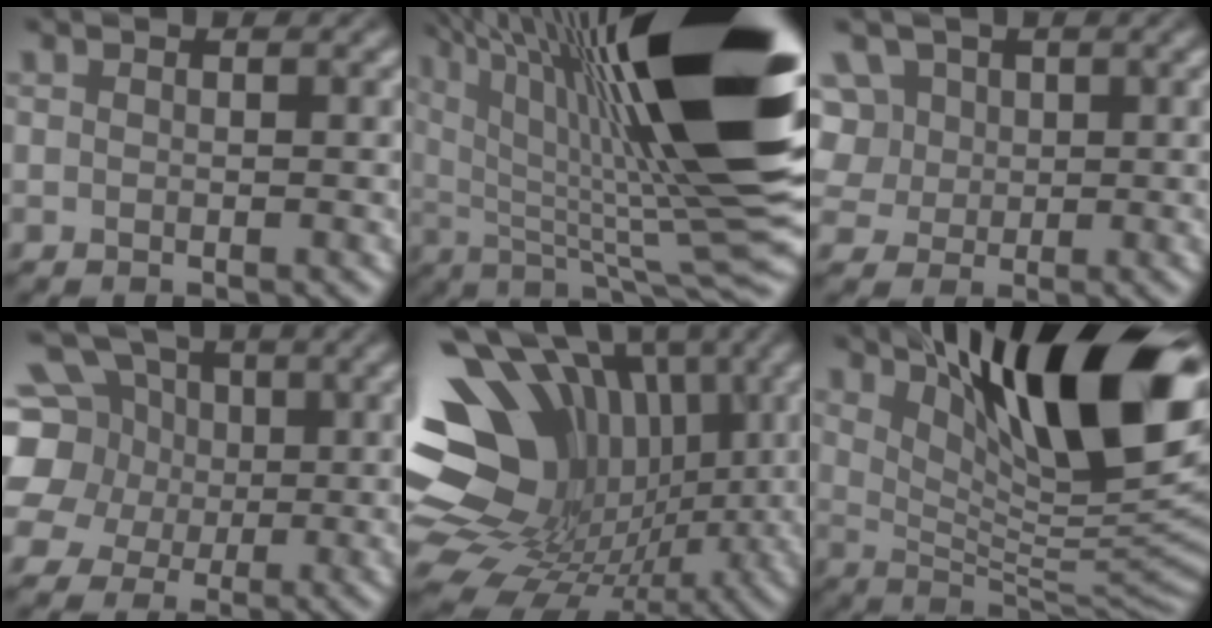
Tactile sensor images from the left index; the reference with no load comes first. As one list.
[{"total": 20.6, "force": [6.8, 4.7, 18.9], "torque": [-0.281, 0.028, 0.118]}, {"total": 7.5, "force": [3.3, 5.9, 3.3], "torque": [-0.071, 0.023, 0.035]}, {"total": 12.5, "force": [3.2, 10.4, 6.2], "torque": [-0.147, 0.037, 0.028]}, {"total": 16.6, "force": [1.1, 12.8, 10.4], "torque": [-0.182, -0.001, 0.033]}, {"total": 16.3, "force": [7.2, 5.6, 13.6], "torque": [-0.200, 0.014, 0.117]}]